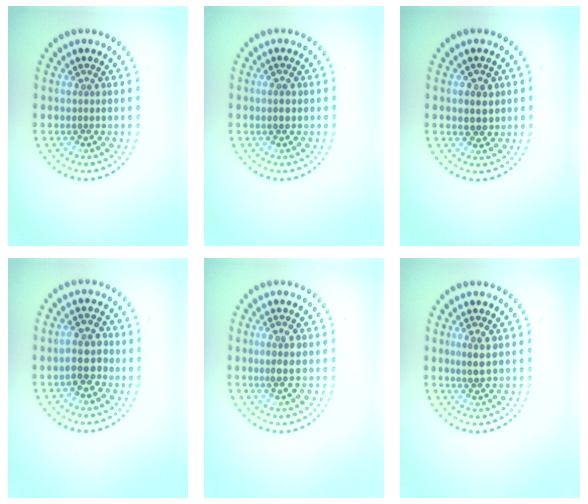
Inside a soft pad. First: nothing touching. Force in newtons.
{"total": 1.3, "press": 1.3, "slide": 0.1}
{"total": 2.3, "press": 2.2, "slide": 0.6}
{"total": 2.9, "press": 2.8, "slide": 0.9}
{"total": 1.7, "press": 1.5, "slide": 0.8}
{"total": 1.8, "press": 1.6, "slide": 0.7}